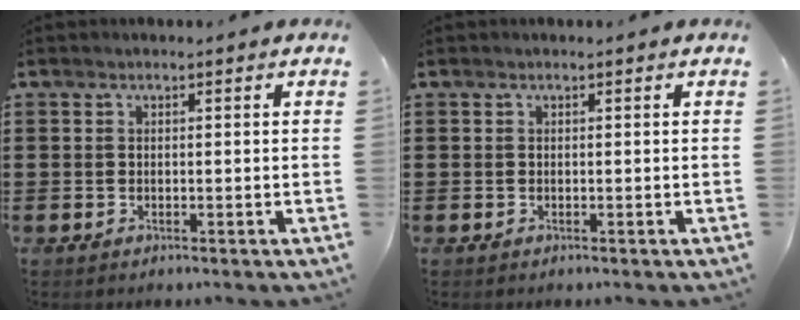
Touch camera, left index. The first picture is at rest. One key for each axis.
{"total": 0.0}